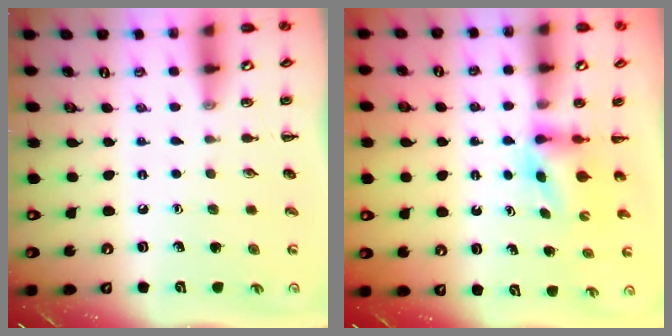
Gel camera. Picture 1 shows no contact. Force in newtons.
{"total": 3.6, "press": 3.6, "slide": 0.6}